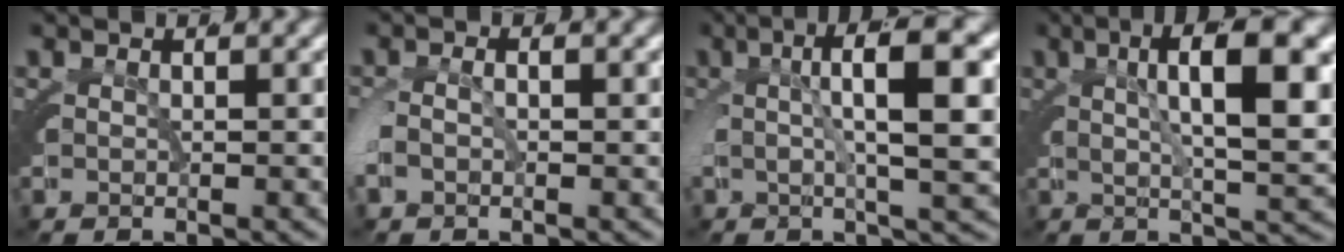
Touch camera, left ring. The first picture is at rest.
{"total": 1.8, "force": [-1.0, 1.2, 0.9], "torque": [-0.031, -0.005, -0.017]}
{"total": 6.5, "force": [1.6, 1.4, 6.1], "torque": [-0.091, 0.015, 0.023]}
{"total": 7.3, "force": [2.3, 1.5, 6.7], "torque": [-0.098, 0.014, 0.037]}